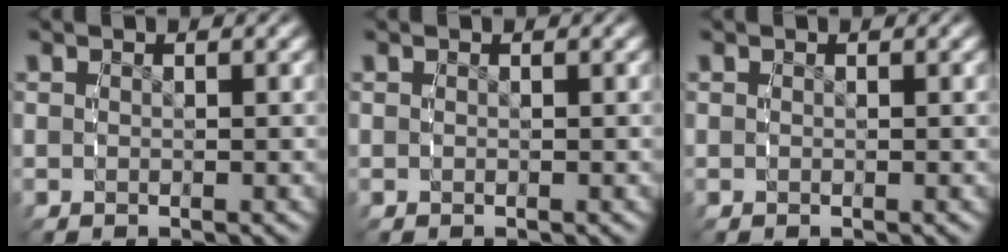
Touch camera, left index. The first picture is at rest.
{"total": 0.0}
{"total": 0.0}